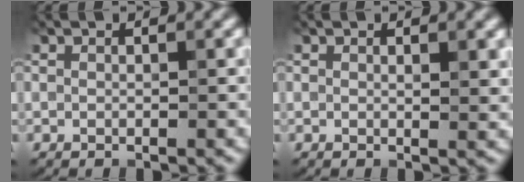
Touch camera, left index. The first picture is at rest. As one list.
[{"total": 1.5, "force": [0.6, 0.6, 1.3], "torque": [-0.019, 0.001, 0.012]}]